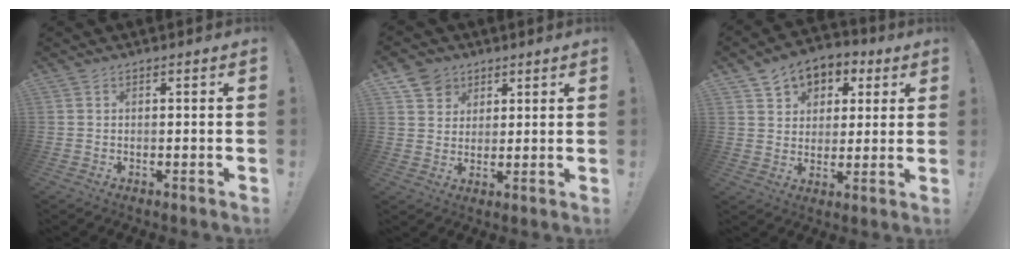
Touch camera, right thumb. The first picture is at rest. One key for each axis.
{"total": 7.4, "fx": 4.5, "fy": 5.7, "fz": 1.1, "tx": -0.018, "ty": -0.025, "tz": 0.088}
{"total": 8.1, "fx": 3.9, "fy": 6.7, "fz": 2.4, "tx": -0.032, "ty": -0.024, "tz": 0.076}